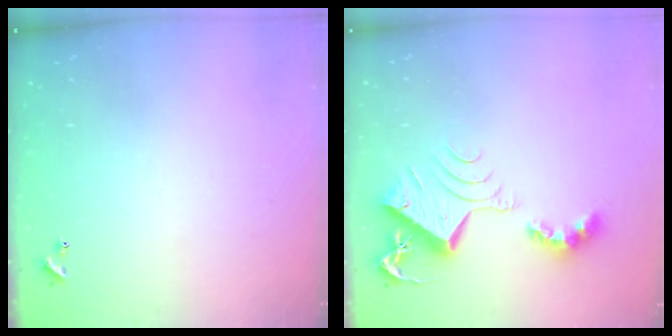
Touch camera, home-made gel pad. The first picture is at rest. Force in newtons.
{"total": 9.3, "press": 9.3, "slide": 0.9}